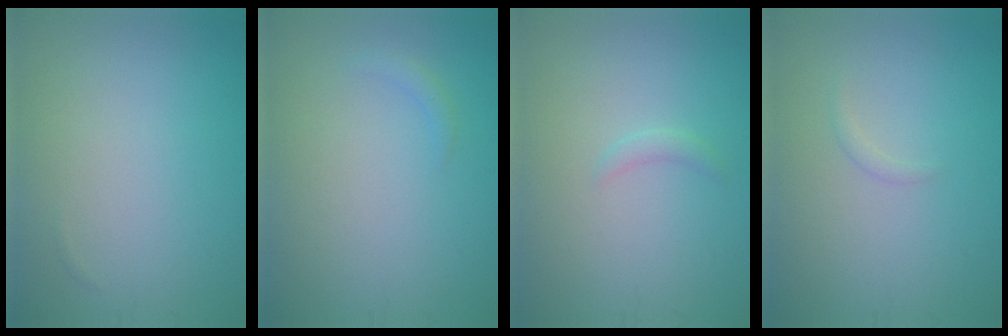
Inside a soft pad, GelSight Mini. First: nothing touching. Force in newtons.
{"total": 0.8, "press": 0.8, "slide": 0.1}
{"total": 0.8, "press": 0.8, "slide": 0.1}
{"total": 0.6, "press": 0.6, "slide": 0.0}